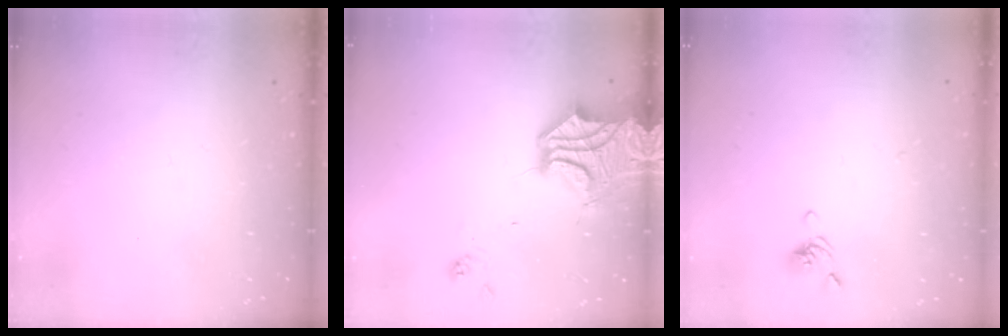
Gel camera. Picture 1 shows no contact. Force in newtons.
{"total": 10.2, "press": 9.9, "slide": 2.6}
{"total": 2.1, "press": 2.0, "slide": 0.7}